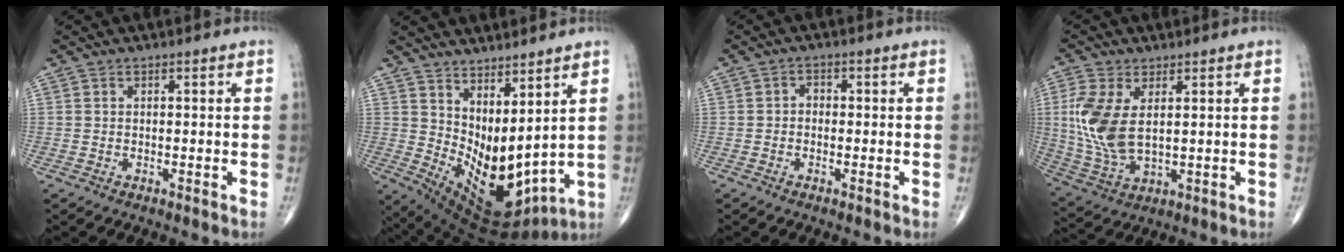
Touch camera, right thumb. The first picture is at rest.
{"total": 15.4, "force": [5.7, 7.1, 12.4], "torque": [-0.186, -0.052, 0.128]}
{"total": 1.7, "force": [-0.3, 1.3, 0.9], "torque": [0.000, 0.008, -0.012]}
{"total": 11.6, "force": [2.0, 6.2, 9.6], "torque": [-0.217, -0.010, 0.051]}